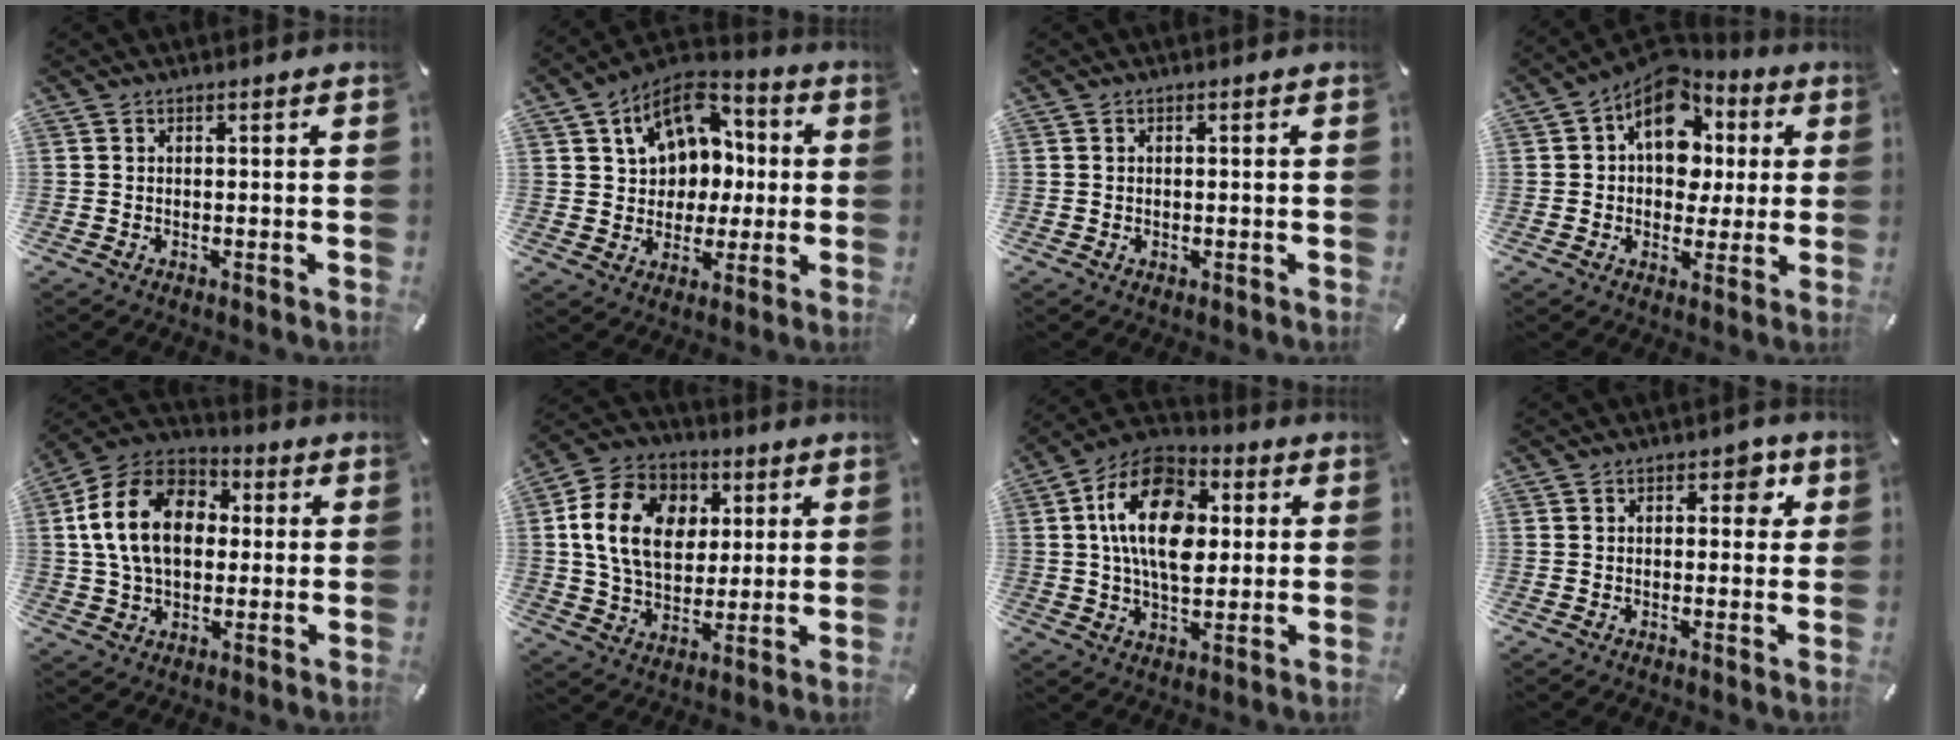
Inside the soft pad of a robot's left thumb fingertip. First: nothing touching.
{"total": 13.0, "force": [4.1, 11.0, 5.6], "torque": [-0.088, -0.015, 0.081]}
{"total": 0.6, "force": [0.0, 0.5, 0.3], "torque": [-0.005, 0.004, -0.001]}
{"total": 13.6, "force": [4.5, 9.9, 8.1], "torque": [-0.119, -0.026, 0.083]}
{"total": 17.1, "force": [1.8, 12.6, 11.4], "torque": [-0.249, 0.014, 0.026]}
{"total": 16.4, "force": [3.7, 12.6, 9.9], "torque": [-0.201, 0.009, 0.066]}
{"total": 17.7, "force": [3.0, 11.4, 13.2], "torque": [-0.241, 0.004, 0.047]}
{"total": 4.2, "force": [1.2, 2.6, 3.1], "torque": [-0.026, -0.004, 0.009]}